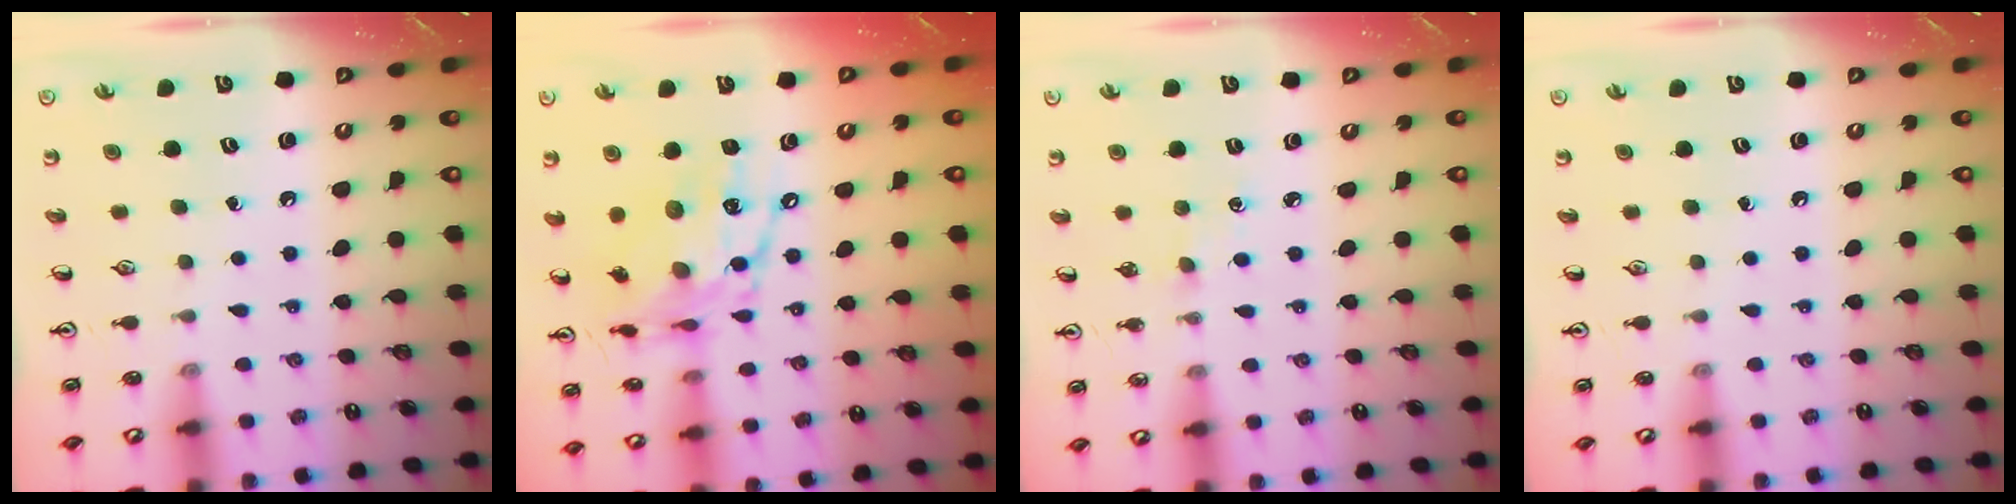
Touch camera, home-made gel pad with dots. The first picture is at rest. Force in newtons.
{"total": 14.4, "press": 14.4, "slide": 1.1}
{"total": 2.0, "press": 2.0, "slide": 0.3}
{"total": 0.0}